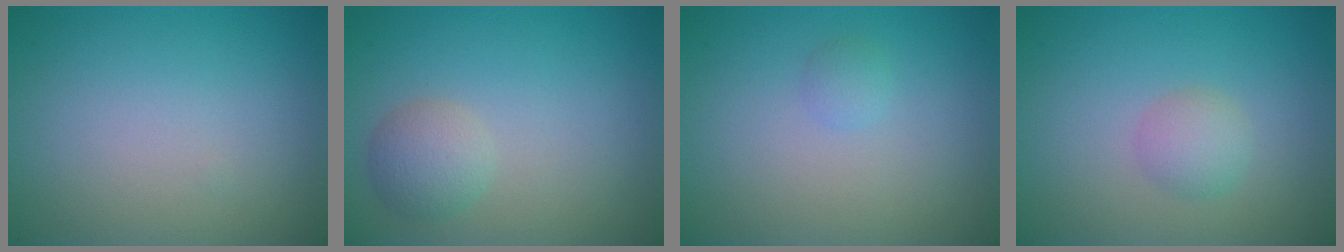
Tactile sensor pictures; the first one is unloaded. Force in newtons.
{"total": 2.2, "press": 2.2, "slide": 0.1}
{"total": 0.8, "press": 0.8, "slide": 0.1}
{"total": 1.7, "press": 1.7, "slide": 0.1}